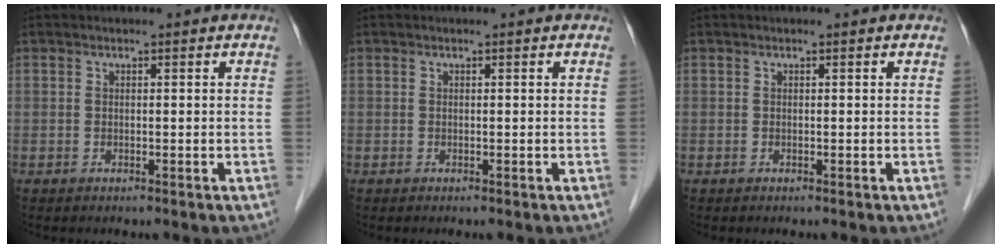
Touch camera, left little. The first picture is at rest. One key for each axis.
{"total": 0.0}
{"total": 0.0}